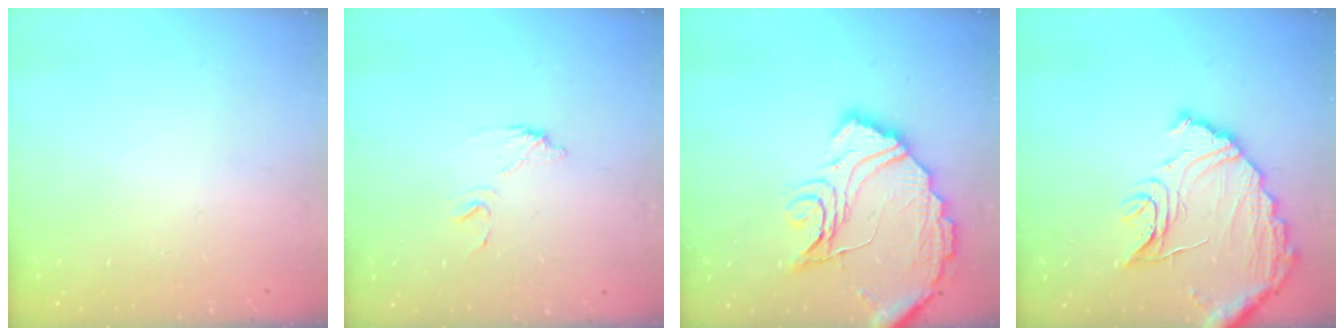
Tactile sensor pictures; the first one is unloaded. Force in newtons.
{"total": 7.8, "press": 7.8, "slide": 0.4}
{"total": 21.9, "press": 21.8, "slide": 2.0}
{"total": 14.9, "press": 14.8, "slide": 1.2}